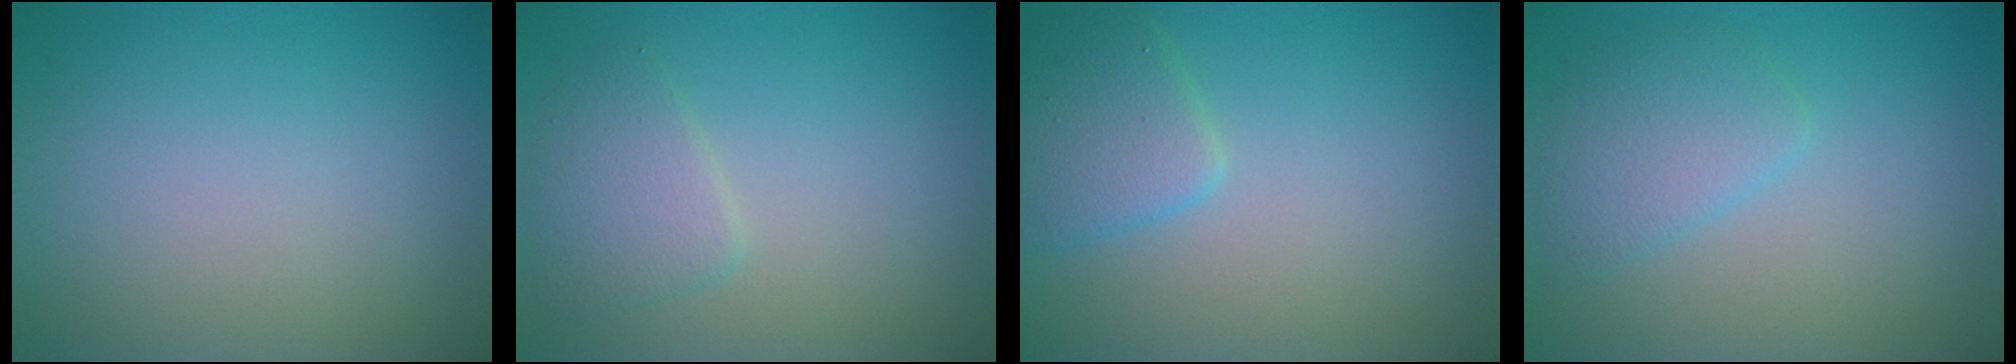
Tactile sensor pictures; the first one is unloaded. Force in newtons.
{"total": 2.5, "press": 2.5, "slide": 0.1}
{"total": 2.8, "press": 2.8, "slide": 0.1}
{"total": 2.7, "press": 2.7, "slide": 0.1}